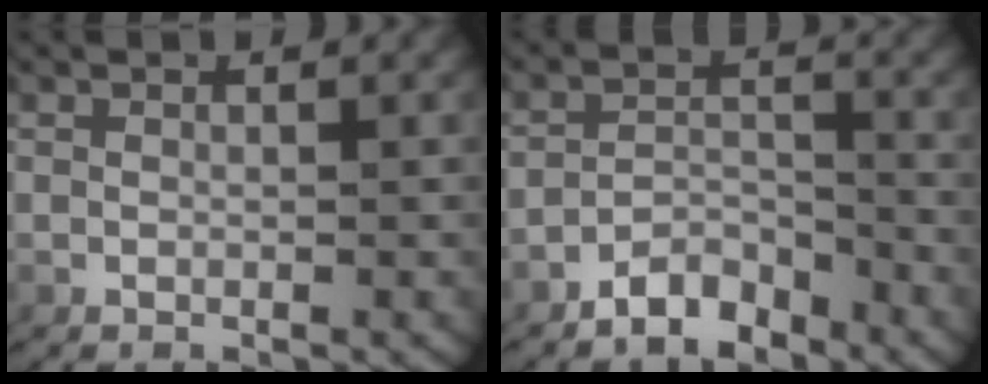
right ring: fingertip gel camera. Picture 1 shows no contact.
{"total": 3.7, "force": [-3.3, 1.4, 1.0], "torque": [-0.010, -0.001, -0.062]}